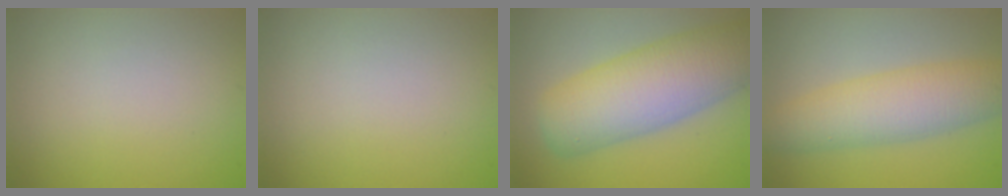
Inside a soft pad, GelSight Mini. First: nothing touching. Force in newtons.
{"total": 0.0}
{"total": 9.3, "press": 9.3, "slide": 0.5}
{"total": 5.9, "press": 5.9, "slide": 0.1}